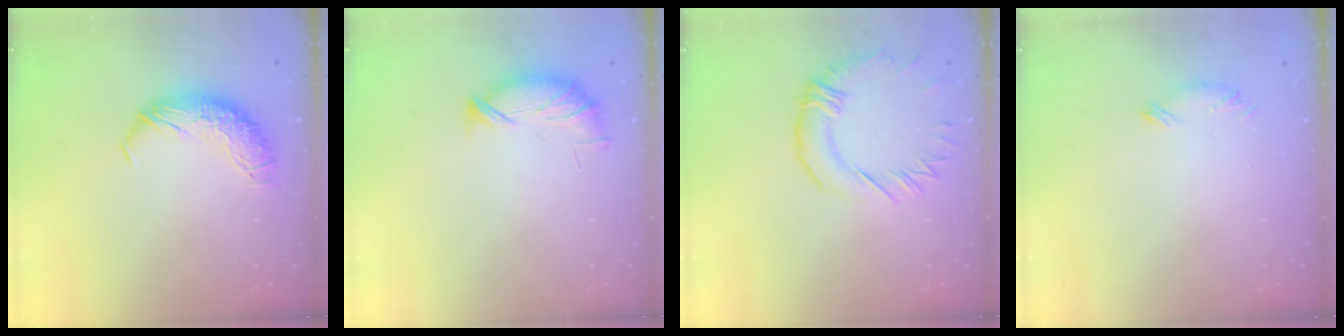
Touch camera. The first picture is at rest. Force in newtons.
{"total": 6.1, "press": 6.1, "slide": 0.8}
{"total": 1.5, "press": 0.9, "slide": 1.1}
{"total": 8.0, "press": 8.0, "slide": 0.5}